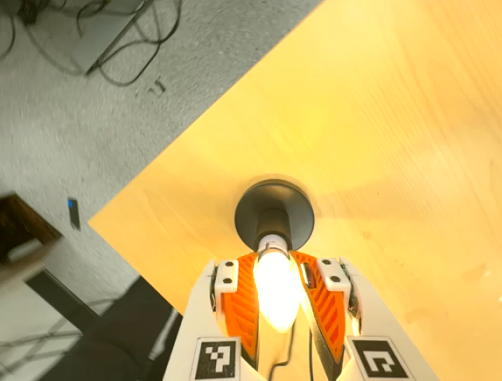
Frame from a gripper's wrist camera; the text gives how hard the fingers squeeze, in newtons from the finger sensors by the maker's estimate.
{"total": 22.1, "left": 23.4, "right": 20.8}